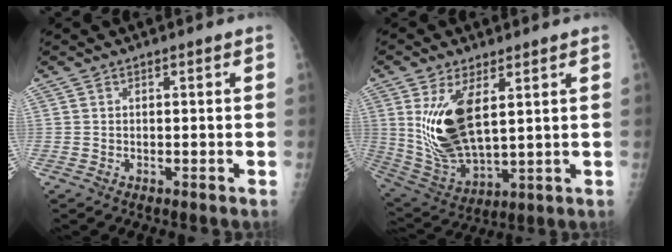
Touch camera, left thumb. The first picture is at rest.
{"total": 15.0, "force": [4.1, 6.9, 12.6], "torque": [-0.235, -0.026, 0.099]}